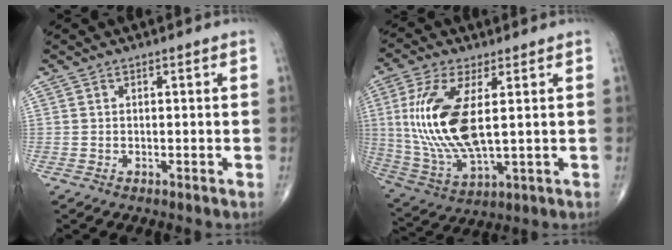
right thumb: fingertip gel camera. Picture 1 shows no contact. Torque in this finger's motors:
{"motor_torque": [-0.41, 0.87, 1.73, 0.43, 0.19]}